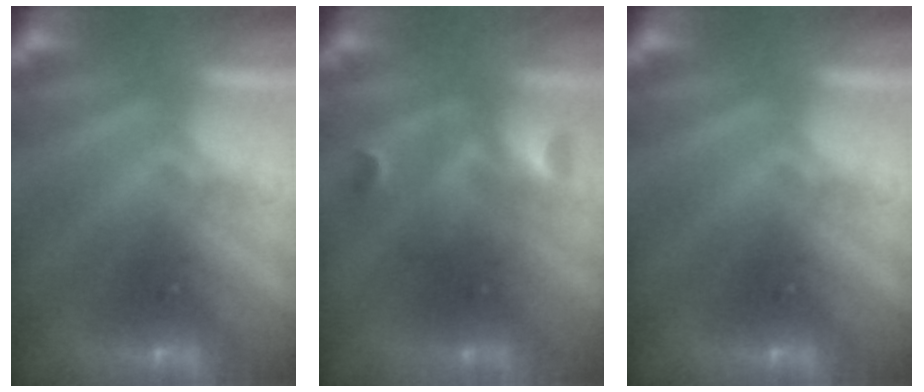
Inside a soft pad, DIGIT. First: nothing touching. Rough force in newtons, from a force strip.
{"total": 2.9}
{"total": 0.0}